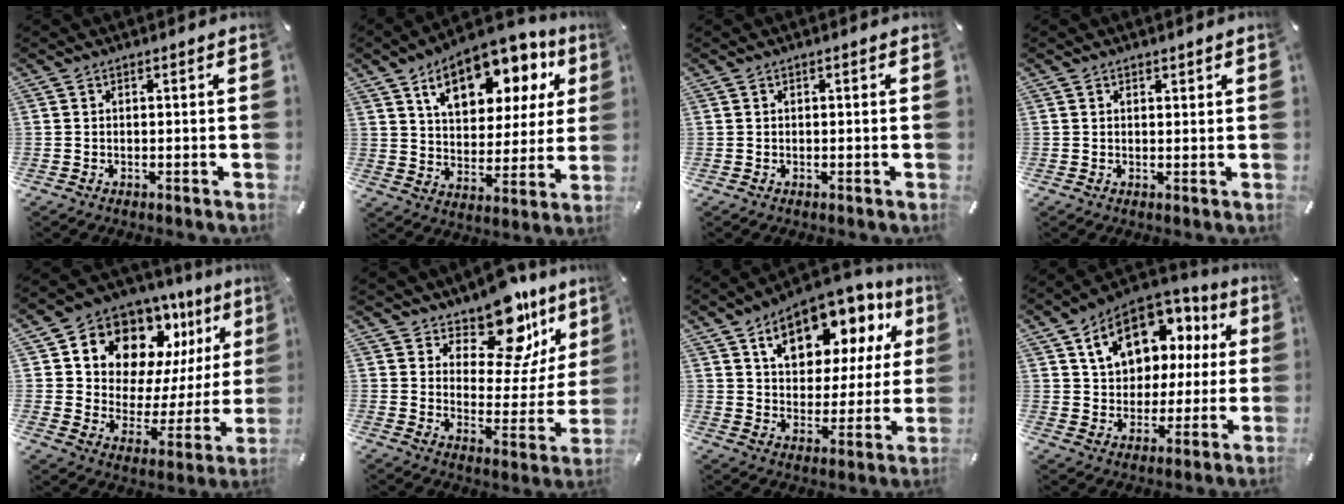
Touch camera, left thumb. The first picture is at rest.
{"total": 16.9, "force": [10.0, 9.8, 9.6], "torque": [-0.147, -0.048, 0.170]}
{"total": 0.0}
{"total": 0.9, "force": [0.7, 0.5, 0.2], "torque": [-0.004, 0.000, 0.014]}
{"total": 12.7, "force": [9.1, 8.1, 3.4], "torque": [-0.064, -0.087, 0.162]}
{"total": 15.0, "force": [11.9, 7.0, 5.9], "torque": [-0.091, -0.104, 0.208]}
{"total": 15.6, "force": [9.3, 9.4, 8.3], "torque": [-0.135, -0.052, 0.159]}
{"total": 15.5, "force": [7.0, 11.1, 8.2], "torque": [-0.148, -0.020, 0.130]}